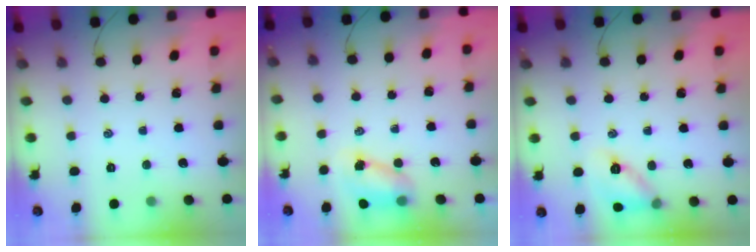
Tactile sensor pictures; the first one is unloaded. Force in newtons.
{"total": 6.9, "press": 6.8, "slide": 0.9}
{"total": 11.1, "press": 10.8, "slide": 2.7}